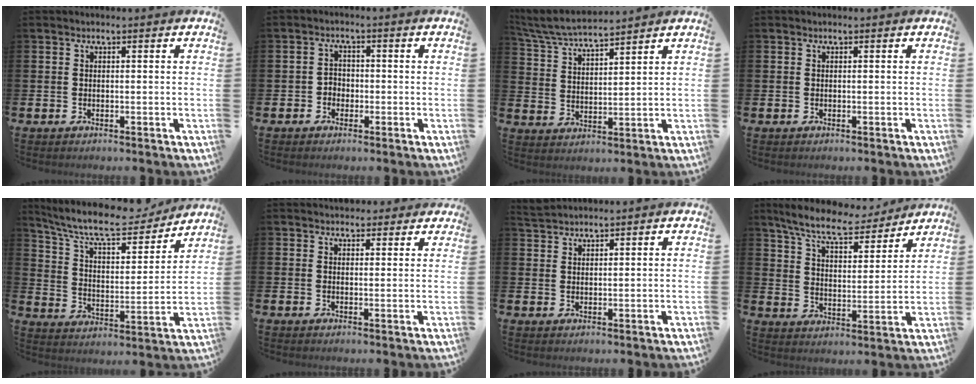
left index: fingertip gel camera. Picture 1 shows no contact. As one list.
[{"total": 2.0, "force": [-1.0, 1.7, 0.5], "torque": [-0.012, 0.006, -0.023]}, {"total": 5.7, "force": [5.5, 0.3, 1.5], "torque": [-0.054, -0.028, 0.097]}, {"total": 0.0}, {"total": 10.4, "force": [9.2, 2.5, 4.0], "torque": [-0.108, -0.058, 0.156]}, {"total": 2.8, "force": [2.6, 1.1, -0.1], "torque": [0.011, -0.009, 0.045]}, {"total": 2.2, "force": [2.2, 0.3, -0.1], "torque": [-0.004, -0.005, 0.042]}, {"total": 8.9, "force": [8.1, 1.6, 3.4], "torque": [-0.095, -0.043, 0.143]}]